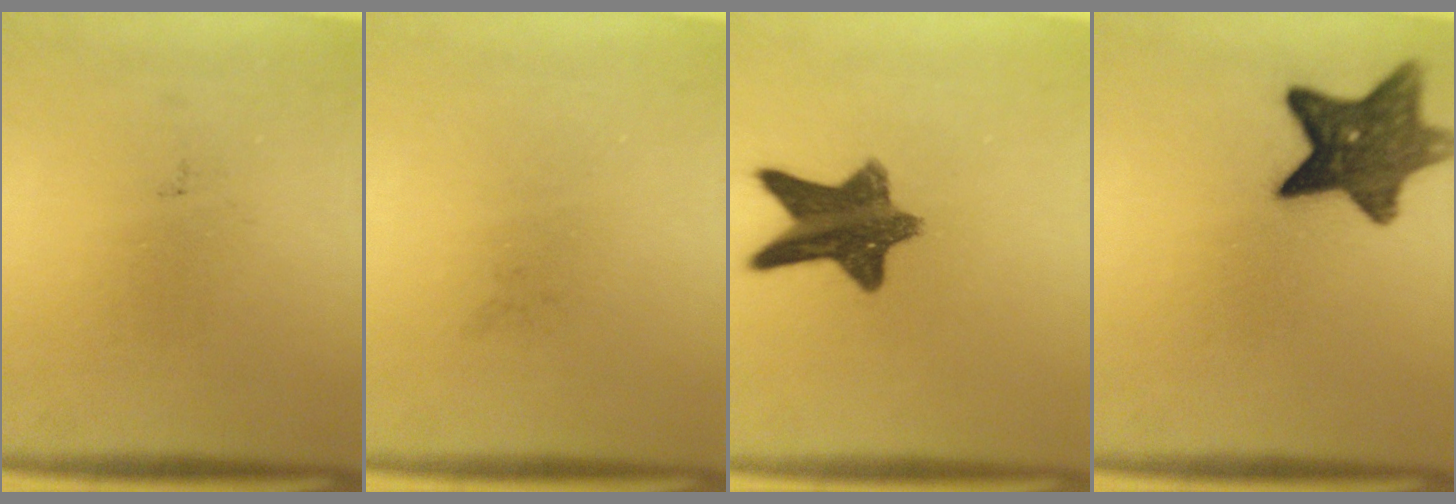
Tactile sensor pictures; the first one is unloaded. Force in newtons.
{"total": 0.0}
{"total": 11.0}
{"total": 11.2}